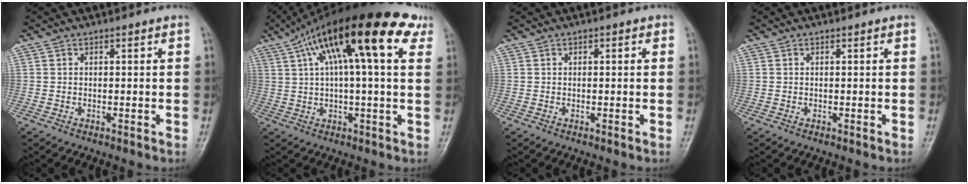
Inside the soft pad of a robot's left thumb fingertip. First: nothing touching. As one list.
[{"total": 20.3, "force": [8.7, 5.4, 17.5], "torque": [-0.280, 0.034, 0.135]}, {"total": 0.9, "force": [0.3, 0.5, 0.7], "torque": [-0.006, 0.001, 0.002]}, {"total": 0.0}]